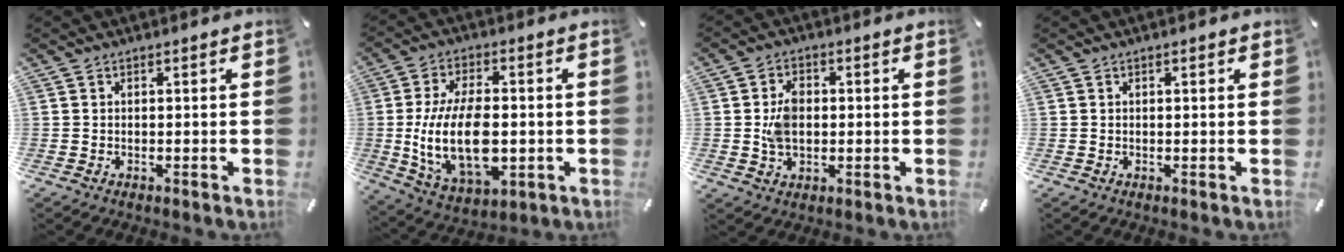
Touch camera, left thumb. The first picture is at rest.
{"total": 18.6, "force": [-1.9, 10.7, 15.1], "torque": [-0.291, -0.012, -0.029]}
{"total": 6.6, "force": [0.0, 4.7, 4.6], "torque": [-0.091, 0.006, -0.004]}
{"total": 0.6, "force": [0.2, 0.1, 0.6], "torque": [-0.012, 0.002, 0.003]}